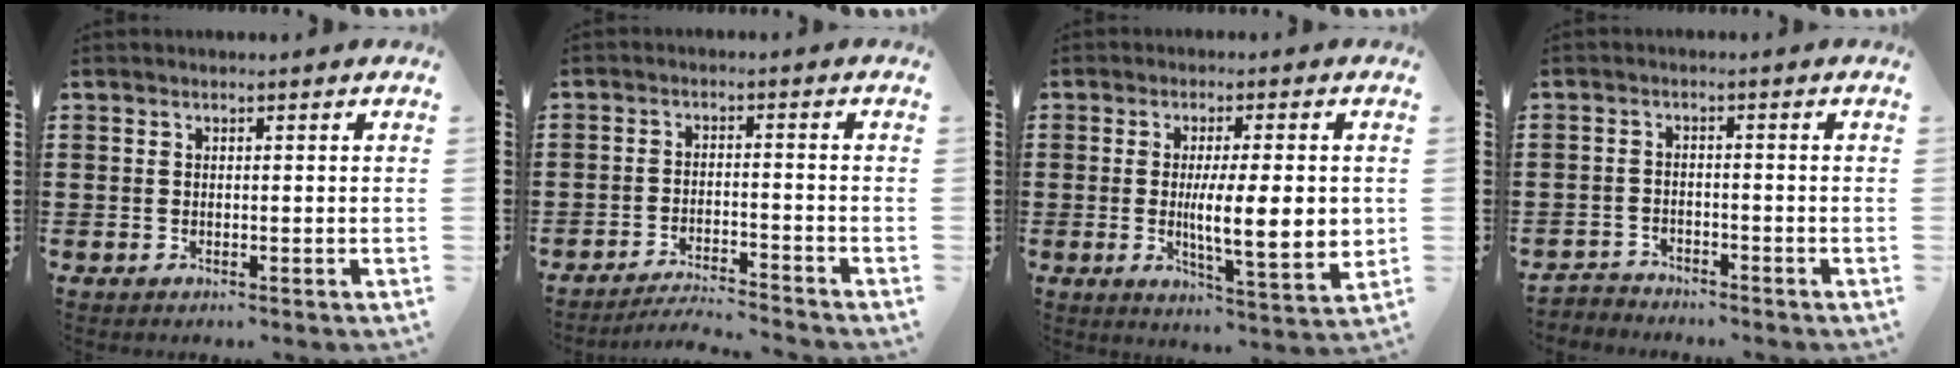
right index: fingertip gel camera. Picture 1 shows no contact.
{"total": 3.6, "force": [-3.6, -0.2, 0.6], "torque": [-0.012, -0.003, -0.074]}
{"total": 9.9, "force": [0.1, 2.2, 9.7], "torque": [-0.150, -0.014, -0.002]}
{"total": 2.5, "force": [-2.4, 0.3, -0.4], "torque": [0.000, 0.000, -0.055]}